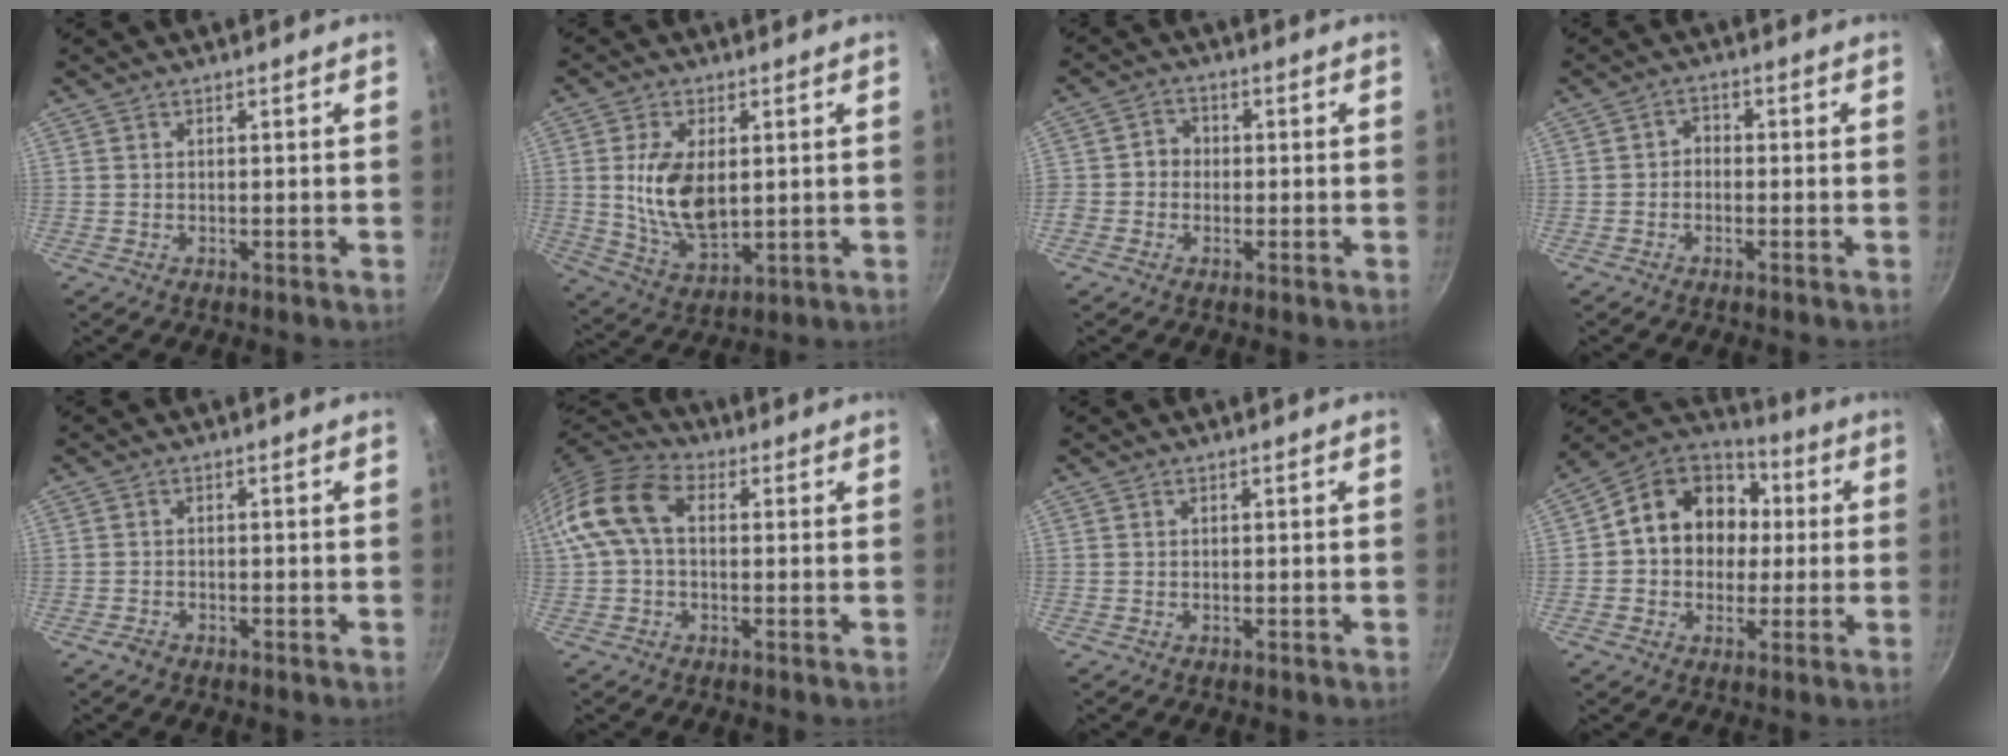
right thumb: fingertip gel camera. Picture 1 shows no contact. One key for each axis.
{"total": 12.0, "fx": 1.4, "fy": 6.8, "fz": 9.7, "tx": -0.173, "ty": -0.016, "tz": 0.036}
{"total": 3.7, "fx": -0.7, "fy": 3.5, "fz": 1.2, "tx": 0.005, "ty": 0.013, "tz": -0.022}
{"total": 2.2, "fx": -0.8, "fy": 1.7, "fz": 1.1, "tx": -0.012, "ty": 0.015, "tz": -0.021}
{"total": 1.5, "fx": -1.1, "fy": 0.7, "fz": 0.6, "tx": -0.019, "ty": 0.012, "tz": -0.021}
{"total": 11.2, "fx": 1.5, "fy": 7.2, "fz": 8.5, "tx": -0.154, "ty": 0.029, "tz": 0.009}
{"total": 0.0}
{"total": 16.2, "fx": 1.7, "fy": 13.4, "fz": 8.9, "tx": -0.107, "ty": 0.035, "tz": 0.012}